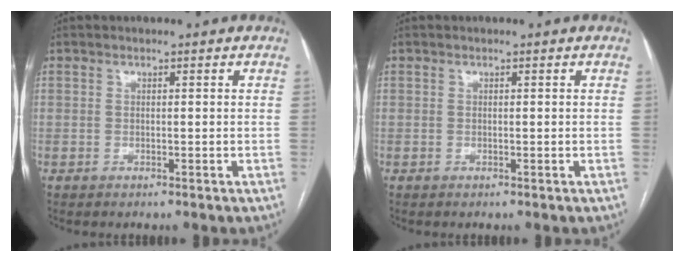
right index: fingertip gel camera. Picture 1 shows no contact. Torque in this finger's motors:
{"motor_torque": [0.01, 0.00, 0.00, 0.00]}